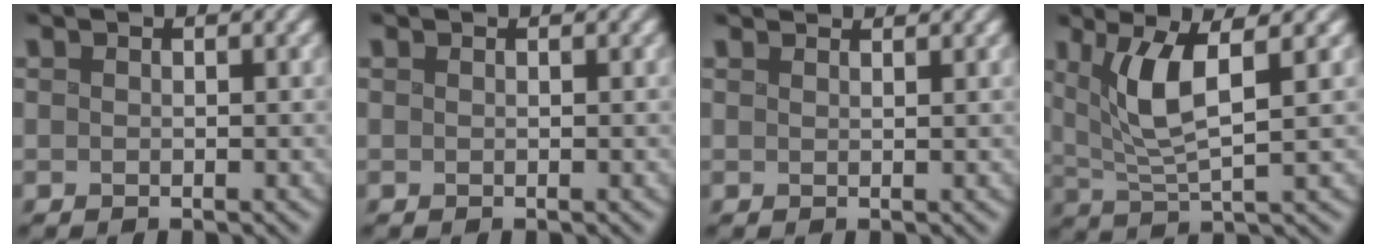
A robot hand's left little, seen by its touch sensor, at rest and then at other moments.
{"total": 0.0}
{"total": 1.8, "force": [1.8, 0.2, 0.4], "torque": [-0.015, 0.011, 0.027]}
{"total": 4.6, "force": [1.5, 0.6, 4.3], "torque": [-0.094, -0.004, 0.034]}